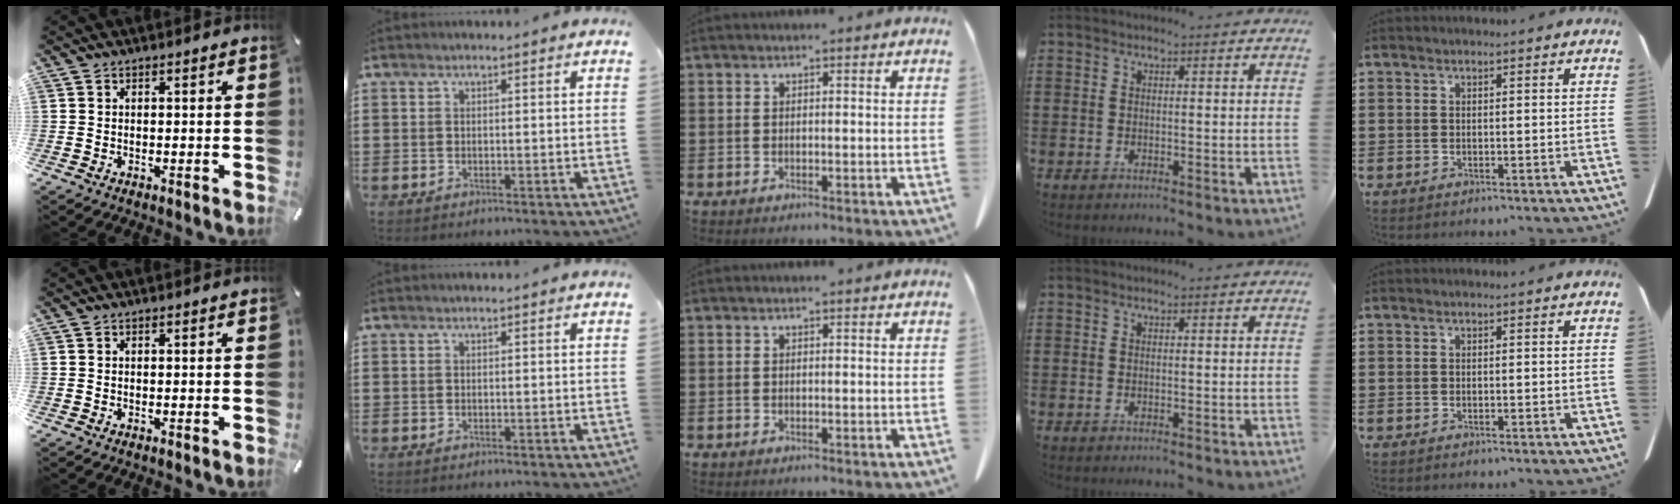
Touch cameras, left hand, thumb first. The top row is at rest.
{}